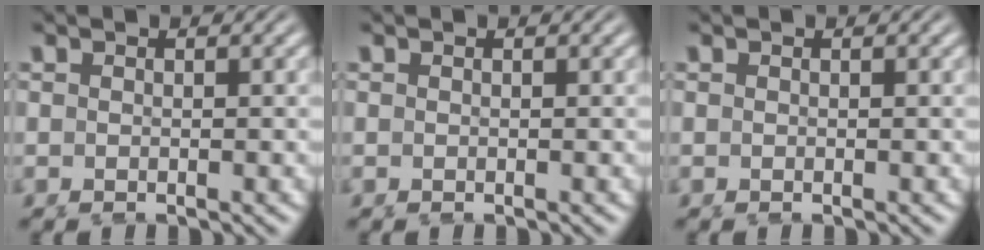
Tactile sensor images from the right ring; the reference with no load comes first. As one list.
[{"total": 0.0}, {"total": 0.0}]